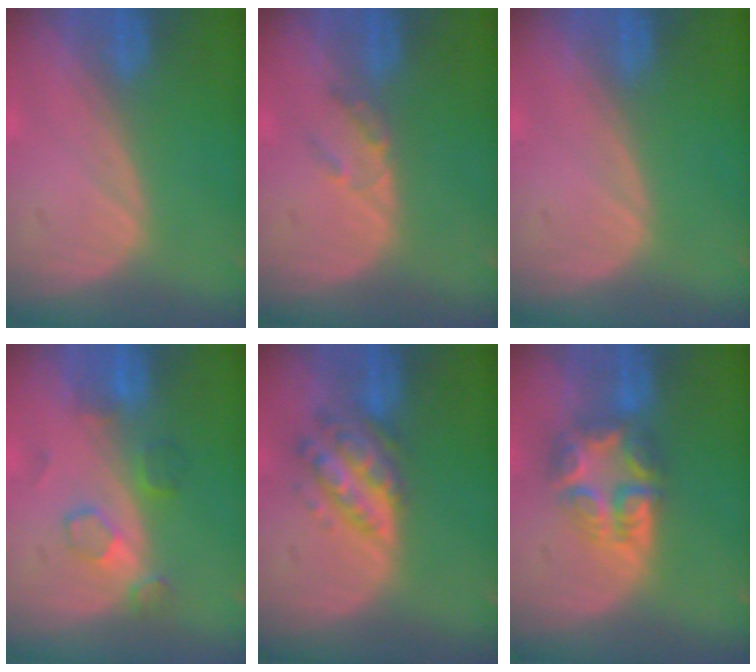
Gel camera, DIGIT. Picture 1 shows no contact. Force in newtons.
{"total": 2.0, "press": 1.8, "slide": 0.9}
{"total": 0.0}
{"total": 4.6, "press": 4.5, "slide": 0.6}
{"total": 6.1, "press": 6.1, "slide": 0.4}
{"total": 7.7, "press": 6.7, "slide": 3.7}